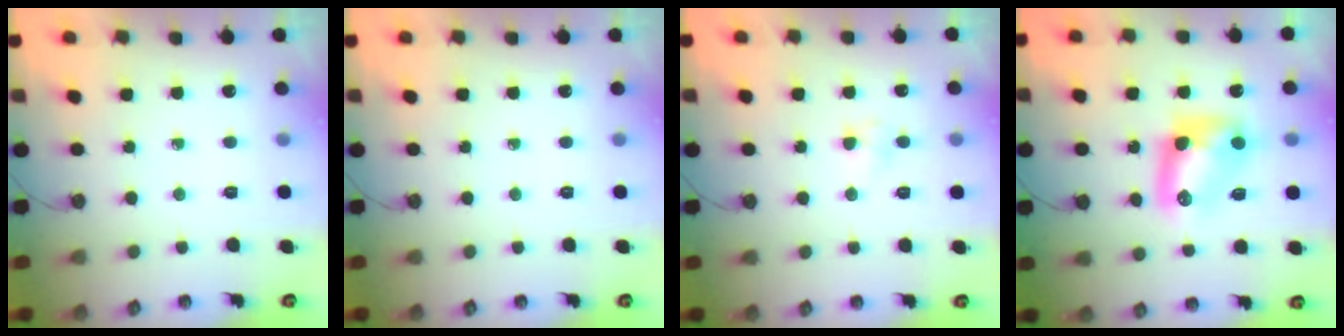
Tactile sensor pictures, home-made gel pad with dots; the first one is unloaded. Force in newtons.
{"total": 0.0}
{"total": 3.6, "press": 3.5, "slide": 0.4}
{"total": 9.4, "press": 9.4, "slide": 0.6}